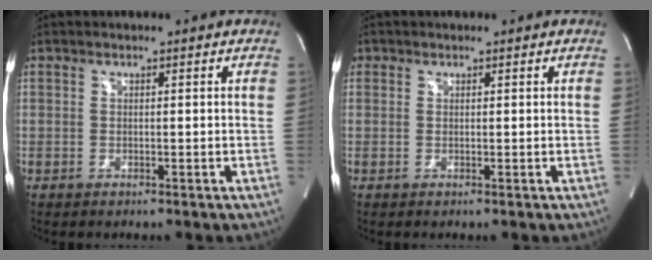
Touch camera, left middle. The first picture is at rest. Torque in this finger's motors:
{"motor_torque": [0.70, -0.73, 0.30, 0.08]}